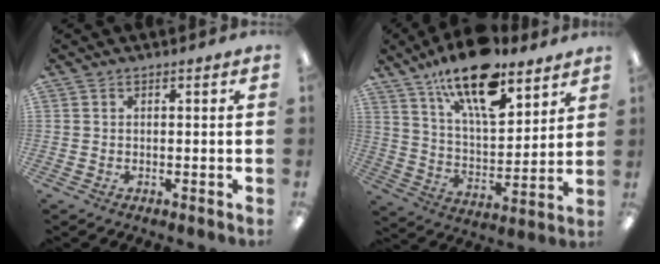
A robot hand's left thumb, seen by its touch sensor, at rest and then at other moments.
{"total": 19.2, "force": [13.3, 7.4, 11.7], "torque": [-0.190, -0.073, 0.225]}